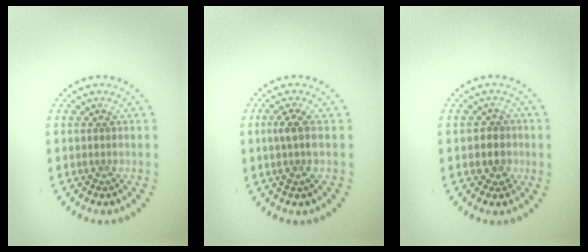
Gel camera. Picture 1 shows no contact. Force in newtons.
{"total": 1.9, "press": 1.6, "slide": 1.0}
{"total": 1.7, "press": 1.6, "slide": 0.8}